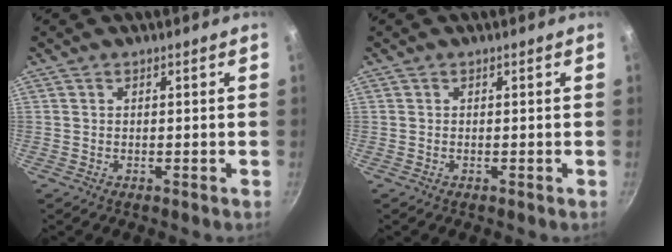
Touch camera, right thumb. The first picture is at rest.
{"total": 0.0}